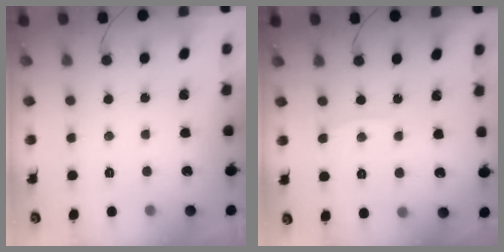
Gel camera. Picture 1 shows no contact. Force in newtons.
{"total": 3.9, "press": 3.9, "slide": 0.6}